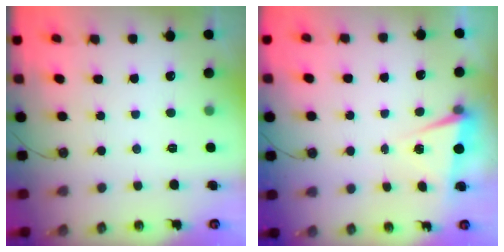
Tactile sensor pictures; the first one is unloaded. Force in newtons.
{"total": 1.9, "press": 1.4, "slide": 1.3}